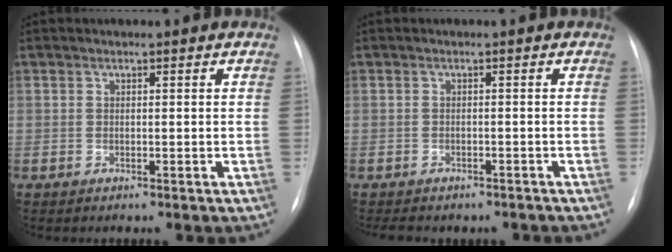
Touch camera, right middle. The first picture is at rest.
{"total": 7.2, "force": [-6.2, 2.9, 2.5], "torque": [-0.036, 0.008, -0.070]}